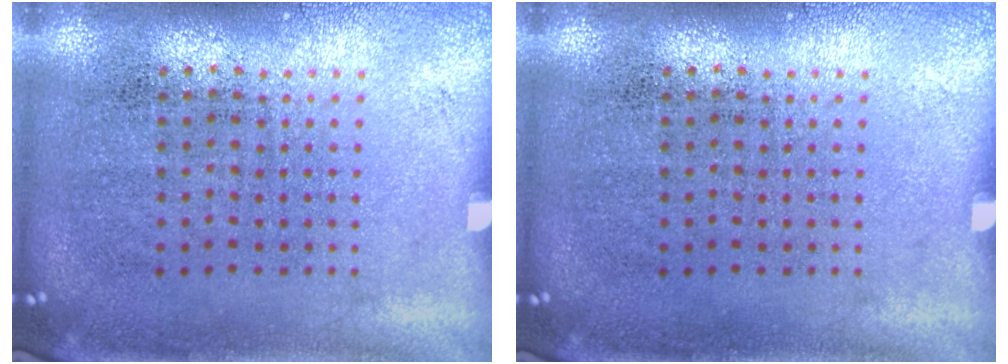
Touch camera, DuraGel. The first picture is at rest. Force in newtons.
{"total": 0.0}